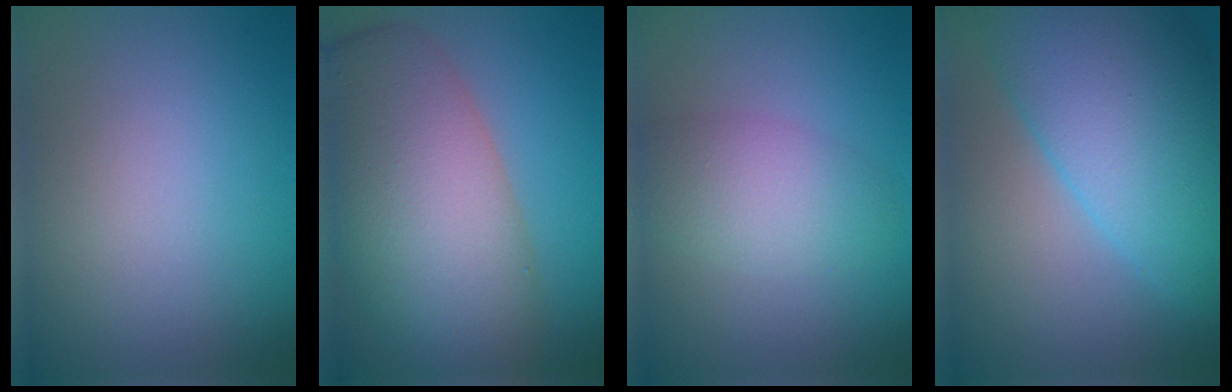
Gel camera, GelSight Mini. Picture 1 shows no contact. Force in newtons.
{"total": 12.2, "press": 12.1, "slide": 0.6}
{"total": 3.9, "press": 3.9, "slide": 0.2}
{"total": 12.6, "press": 12.6, "slide": 0.4}